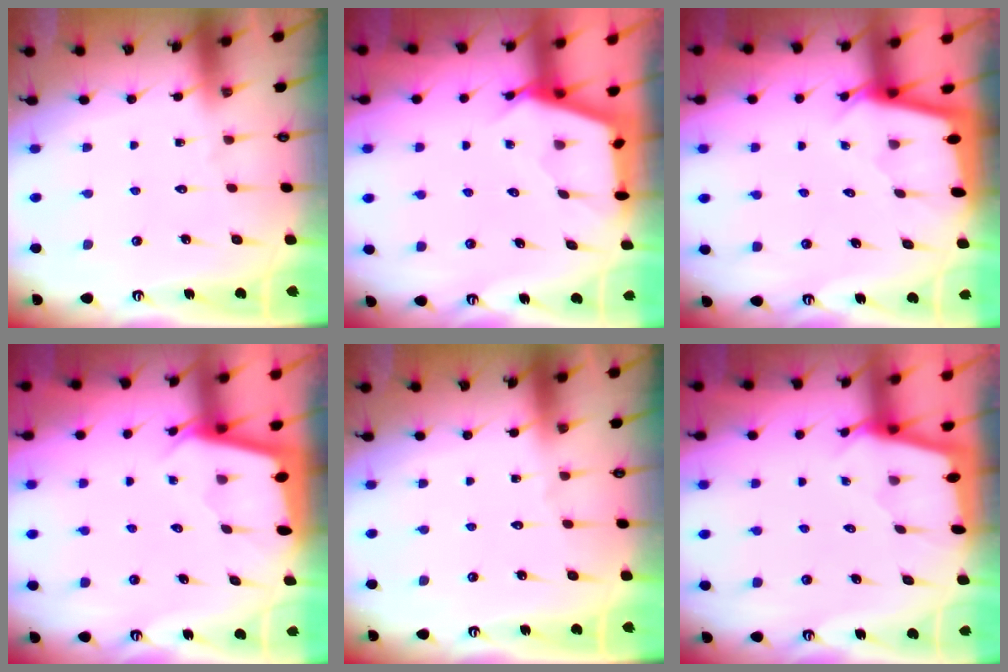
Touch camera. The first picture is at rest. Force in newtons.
{"total": 2.6, "press": 2.5, "slide": 0.3}
{"total": 2.0, "press": 2.0, "slide": 0.1}
{"total": 2.1, "press": 2.1, "slide": 0.2}
{"total": 0.0}
{"total": 1.8, "press": 1.8, "slide": 0.1}